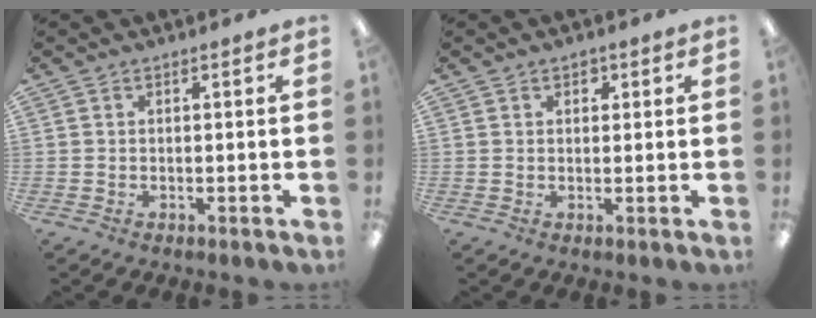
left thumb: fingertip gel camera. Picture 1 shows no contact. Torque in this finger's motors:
{"motor_torque": [-0.11, -0.10, 0.13, 0.08, -0.08]}